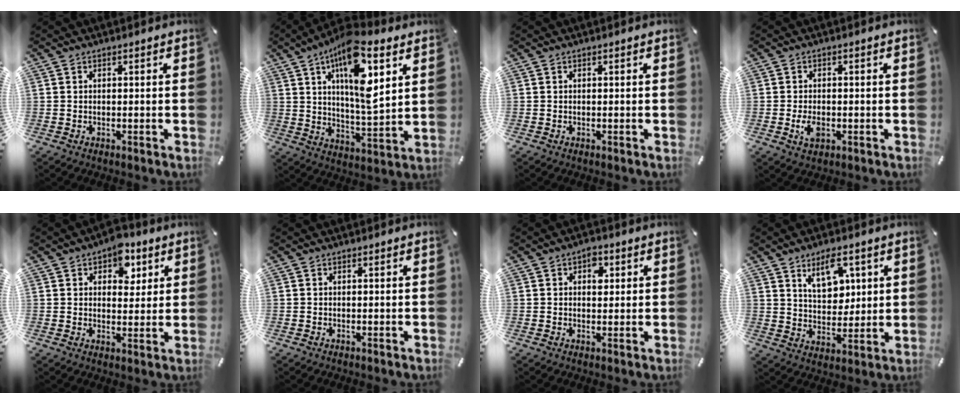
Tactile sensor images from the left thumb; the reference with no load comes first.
{"total": 15.8, "force": [8.0, 5.6, 12.4], "torque": [-0.225, -0.030, 0.129]}
{"total": 0.0}
{"total": 3.6, "force": [-1.1, 2.3, 2.5], "torque": [-0.065, -0.001, -0.022]}
{"total": 8.3, "force": [3.3, 6.5, 4.0], "torque": [-0.043, -0.016, 0.051]}
{"total": 0.0}
{"total": 3.1, "force": [1.1, 2.2, 1.9], "torque": [-0.010, -0.005, 0.011]}
{"total": 9.3, "force": [5.3, 6.0, 4.8], "torque": [-0.068, -0.017, 0.092]}